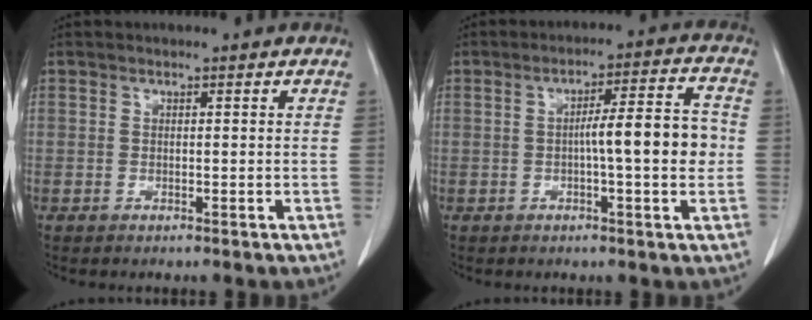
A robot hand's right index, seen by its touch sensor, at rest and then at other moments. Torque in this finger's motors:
{"motor_torque": [0.95, -0.15, 0.55, 0.15]}